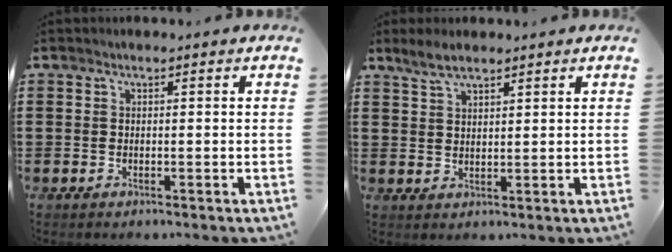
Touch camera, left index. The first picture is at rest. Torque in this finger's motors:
{"motor_torque": [-0.16, 0.16, -0.16, 0.01]}